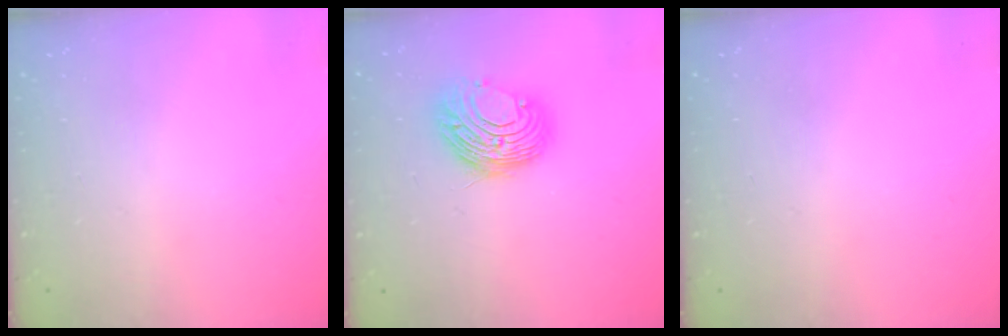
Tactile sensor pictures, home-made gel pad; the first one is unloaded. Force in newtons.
{"total": 10.6, "press": 10.6, "slide": 0.5}
{"total": 0.0}